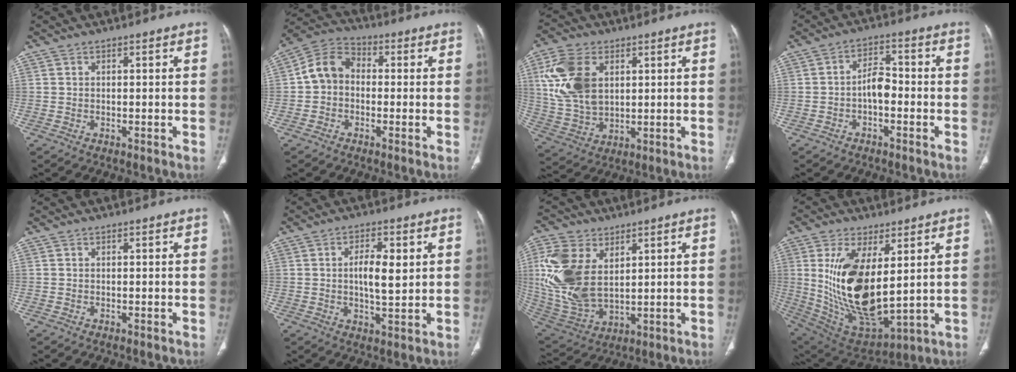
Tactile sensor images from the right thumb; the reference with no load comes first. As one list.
[{"total": 8.1, "force": [-0.4, 6.6, 4.7], "torque": [-0.070, 0.029, -0.024]}, {"total": 14.2, "force": [4.0, 9.2, 10.0], "torque": [-0.199, -0.007, 0.087]}, {"total": 4.8, "force": [-1.4, 2.6, 3.7], "torque": [-0.050, 0.028, -0.030]}, {"total": 0.0}, {"total": 7.1, "force": [1.3, 2.7, 6.4], "torque": [-0.101, -0.009, 0.024]}, {"total": 17.0, "force": [4.8, 10.6, 12.4], "torque": [-0.265, -0.020, 0.107]}, {"total": 20.2, "force": [3.5, 9.1, 17.7], "torque": [-0.331, -0.034, 0.091]}]